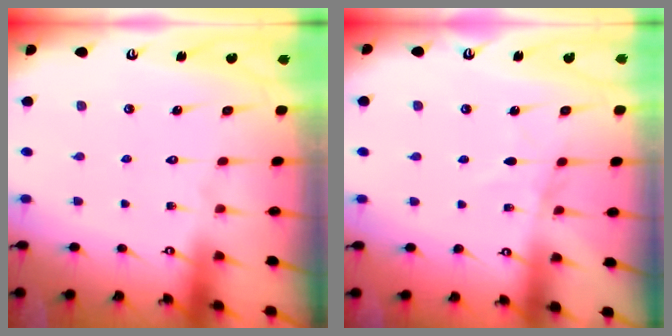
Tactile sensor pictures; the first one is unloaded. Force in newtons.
{"total": 2.6, "press": 2.6, "slide": 0.3}